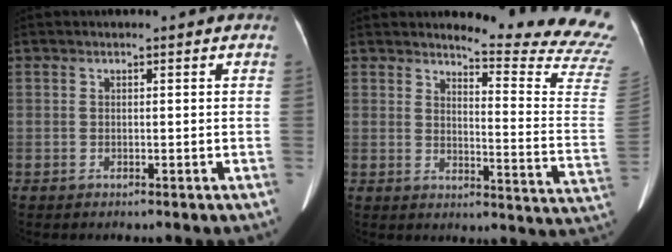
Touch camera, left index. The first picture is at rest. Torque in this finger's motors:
{"motor_torque": [0.73, -1.41, 0.18, 0.03]}